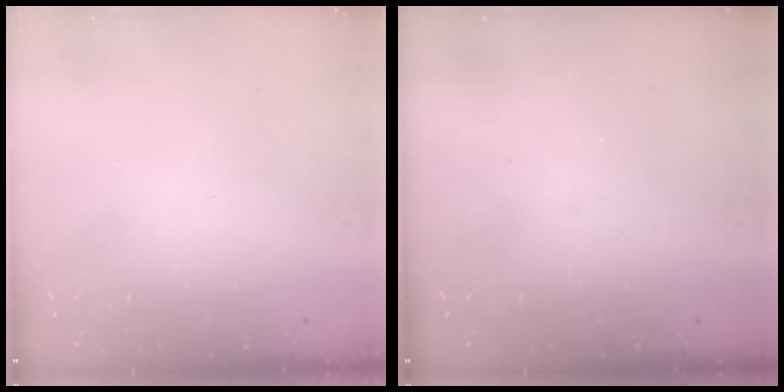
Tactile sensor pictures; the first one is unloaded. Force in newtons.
{"total": 0.0}